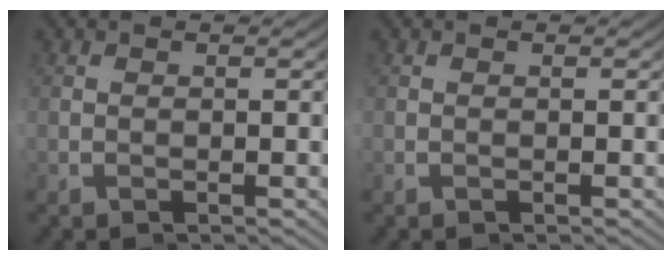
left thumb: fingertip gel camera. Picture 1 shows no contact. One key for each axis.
{"total": 0.0}